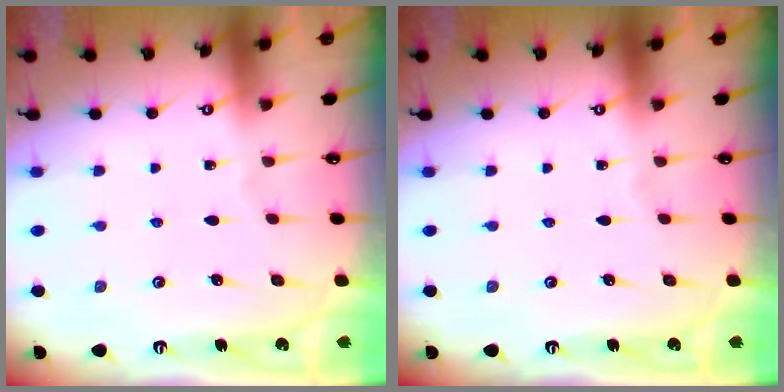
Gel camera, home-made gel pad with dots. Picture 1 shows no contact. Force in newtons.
{"total": 0.0}